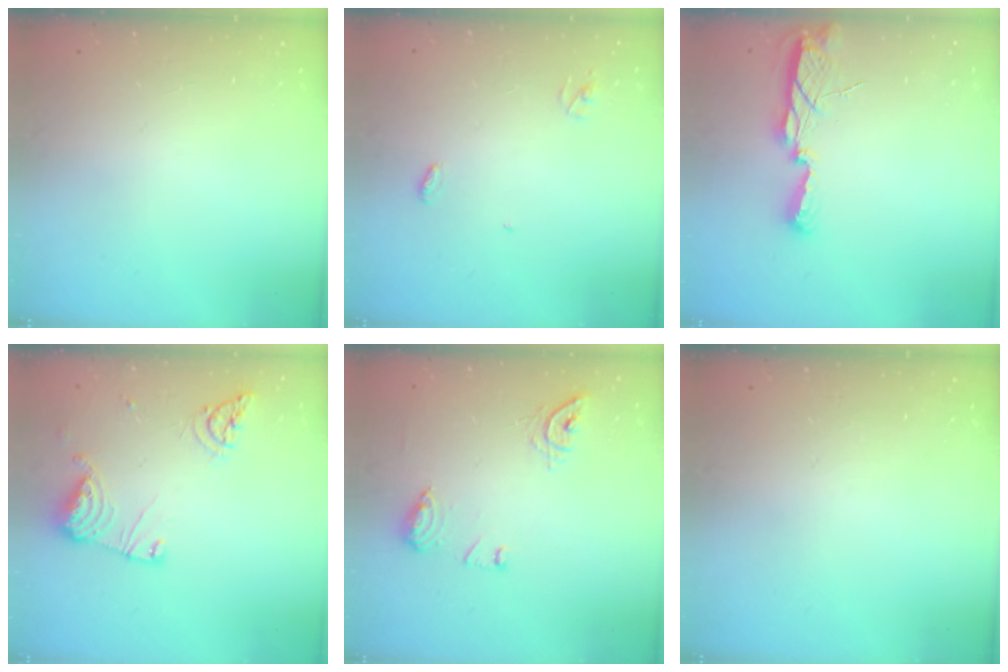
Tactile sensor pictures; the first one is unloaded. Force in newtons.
{"total": 3.3, "press": 3.2, "slide": 0.3}
{"total": 7.5, "press": 7.5, "slide": 0.8}
{"total": 12.6, "press": 12.5, "slide": 1.5}
{"total": 9.8, "press": 9.8, "slide": 0.6}
{"total": 0.0}